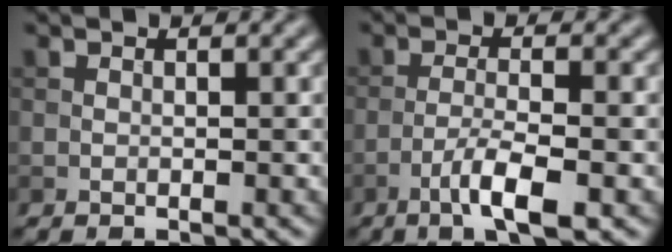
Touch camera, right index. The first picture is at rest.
{"total": 4.3, "force": [-2.1, 0.7, 3.7], "torque": [-0.069, 0.005, -0.043]}